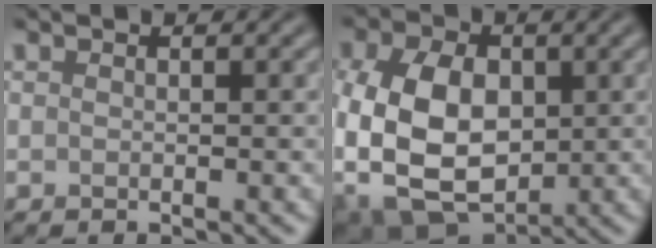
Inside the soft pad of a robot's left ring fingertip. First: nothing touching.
{"total": 10.4, "force": [-0.9, 7.1, 7.6], "torque": [-0.169, -0.005, -0.025]}